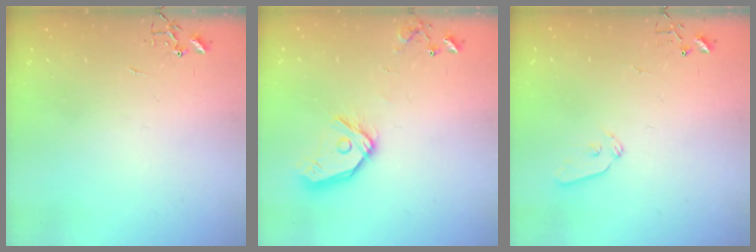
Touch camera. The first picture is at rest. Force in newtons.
{"total": 13.4, "press": 13.2, "slide": 1.8}
{"total": 6.0, "press": 5.9, "slide": 0.8}